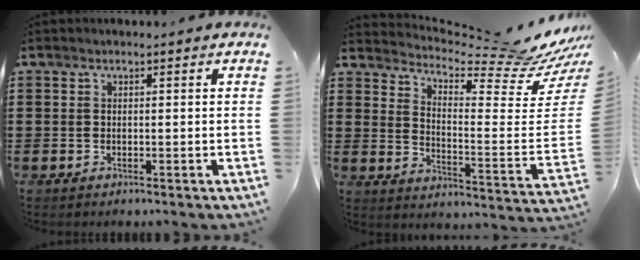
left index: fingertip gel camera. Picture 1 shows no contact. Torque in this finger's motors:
{"motor_torque": [-2.14, 0.00, -0.21, -0.01]}